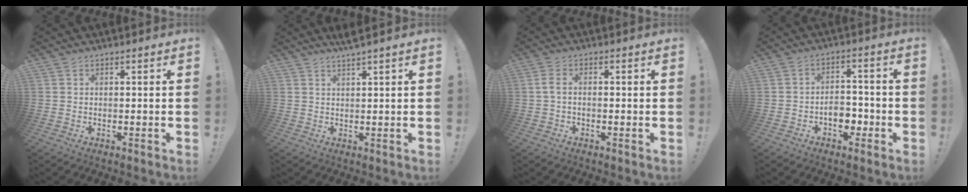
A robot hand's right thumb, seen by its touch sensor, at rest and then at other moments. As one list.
[{"total": 2.9, "force": [2.3, -0.6, 1.8], "torque": [-0.045, -0.005, 0.040]}, {"total": 2.1, "force": [-0.5, 0.8, 1.9], "torque": [-0.035, 0.009, -0.009]}, {"total": 6.9, "force": [-2.5, 5.0, 4.0], "torque": [-0.062, 0.013, -0.043]}]